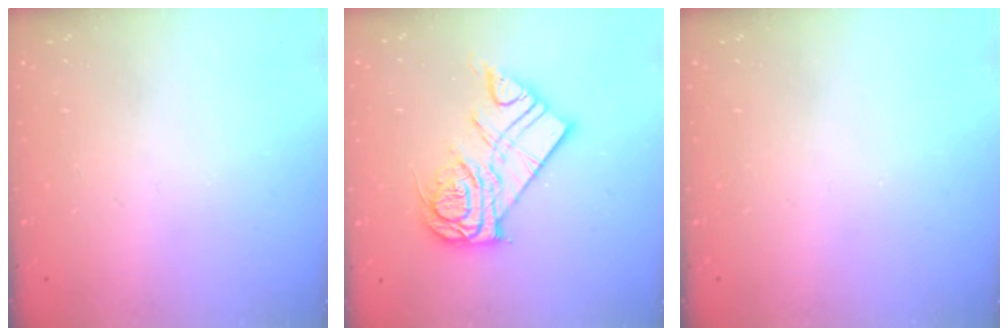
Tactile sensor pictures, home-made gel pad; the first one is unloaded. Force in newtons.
{"total": 15.5, "press": 15.4, "slide": 1.2}
{"total": 0.0}